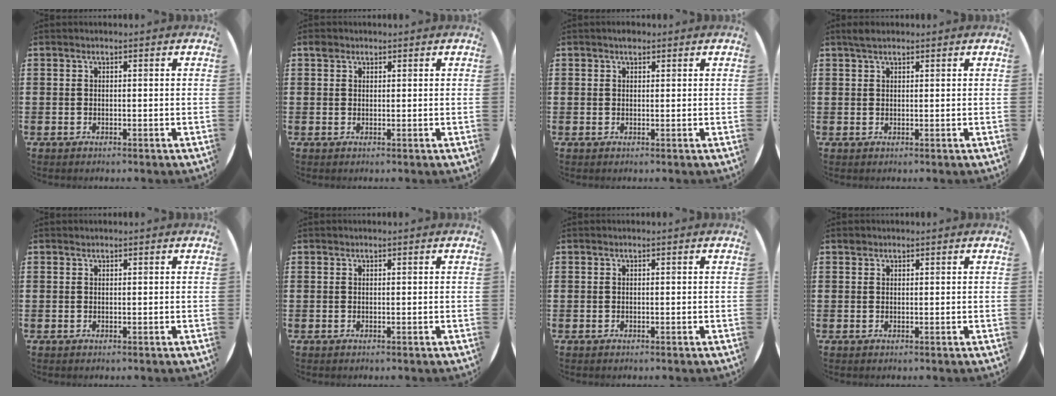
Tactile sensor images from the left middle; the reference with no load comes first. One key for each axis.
{"total": 1.2, "fx": 0.9, "fy": 0.8, "fz": 0.3, "tx": 0.001, "ty": 0.001, "tz": 0.016}
{"total": 0.9, "fx": 0.8, "fy": 0.5, "fz": 0.2, "tx": 0.003, "ty": 0.000, "tz": 0.013}
{"total": 1.6, "fx": 1.3, "fy": 0.6, "fz": 0.7, "tx": -0.008, "ty": 0.002, "tz": 0.023}
{"total": 0.0}
{"total": 0.0}
{"total": 0.0}
{"total": 0.7, "fx": 0.6, "fy": 0.3, "fz": 0.0, "tx": 0.006, "ty": -0.001, "tz": 0.009}